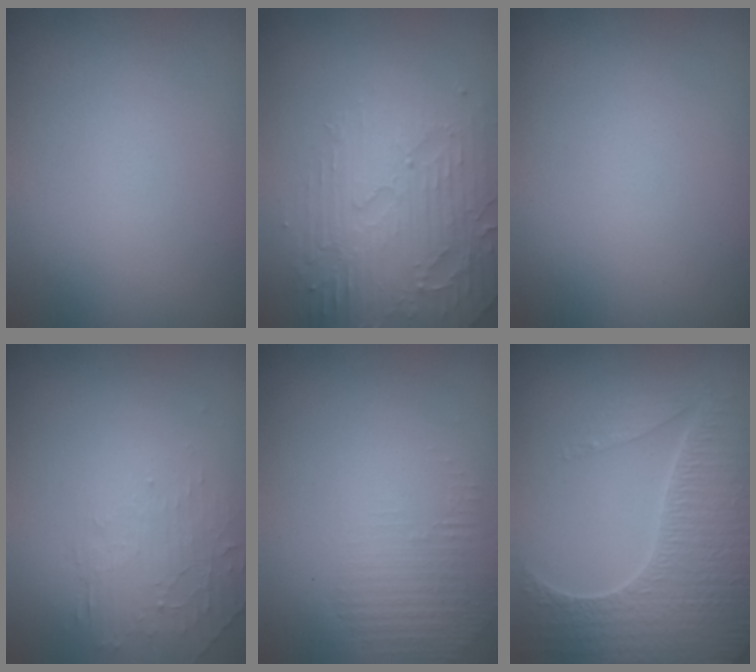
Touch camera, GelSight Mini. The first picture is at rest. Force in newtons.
{"total": 4.5, "press": 3.6, "slide": 2.7}
{"total": 0.0}
{"total": 1.9, "press": 0.6, "slide": 1.8}
{"total": 1.4, "press": 0.1, "slide": 1.4}
{"total": 7.5, "press": 5.6, "slide": 5.0}